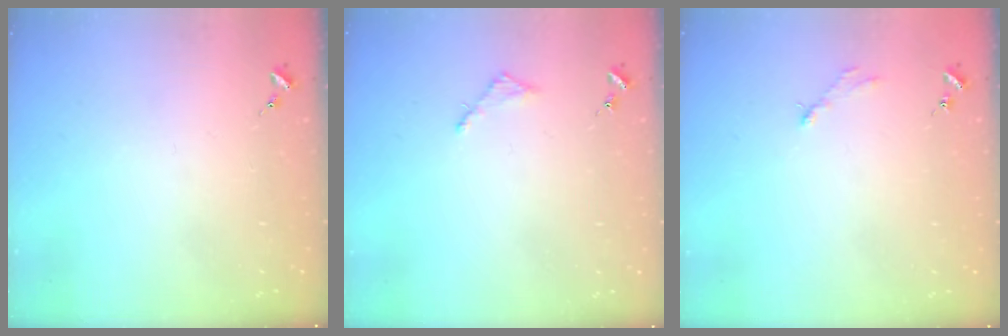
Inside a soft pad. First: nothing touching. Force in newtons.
{"total": 2.8, "press": 2.7, "slide": 0.3}
{"total": 2.8, "press": 2.8, "slide": 0.4}